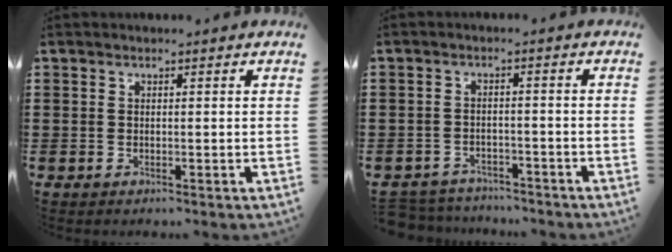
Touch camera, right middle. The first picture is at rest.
{"total": 3.5, "force": [-3.4, 0.6, -0.2], "torque": [-0.003, 0.001, -0.074]}